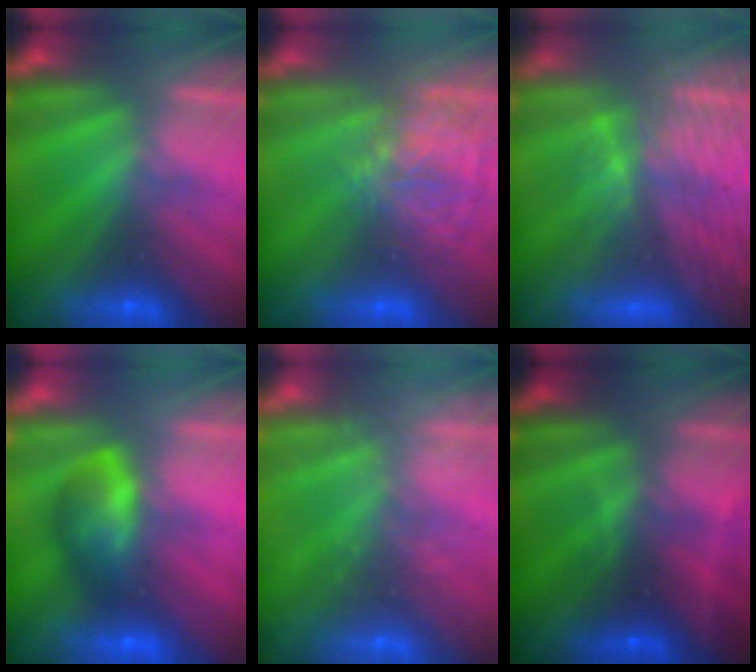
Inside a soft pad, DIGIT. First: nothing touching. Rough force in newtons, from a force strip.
{"total": 3.7}
{"total": 8.0}
{"total": 5.8}
{"total": 6.8}
{"total": 2.4}